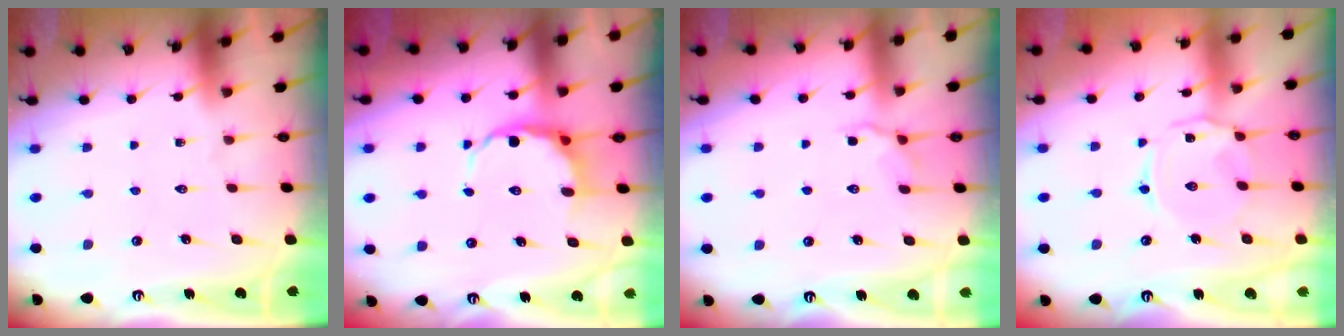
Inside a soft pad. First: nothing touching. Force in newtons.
{"total": 7.7, "press": 7.4, "slide": 1.9}
{"total": 5.6, "press": 5.2, "slide": 2.0}
{"total": 3.1, "press": 3.1, "slide": 0.4}